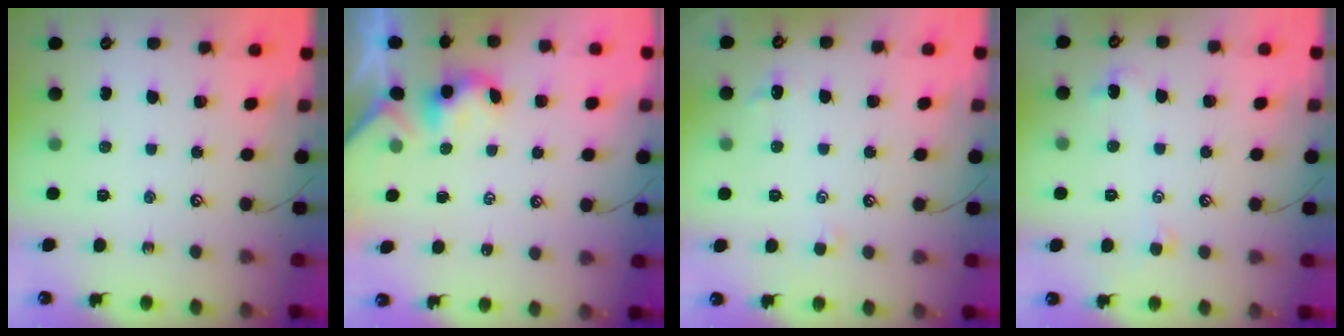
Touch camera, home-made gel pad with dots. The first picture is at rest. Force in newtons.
{"total": 0.0}
{"total": 1.1, "press": 1.0, "slide": 0.5}
{"total": 0.7, "press": 0.4, "slide": 0.6}